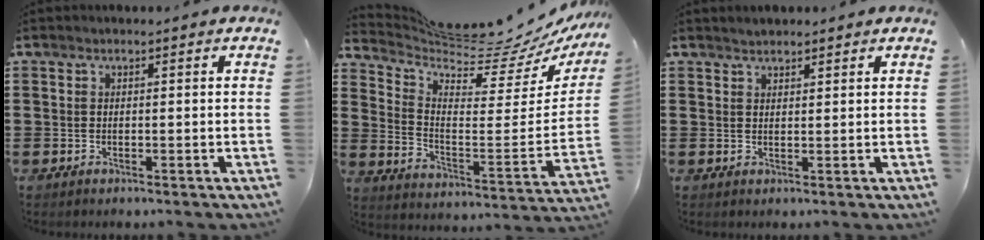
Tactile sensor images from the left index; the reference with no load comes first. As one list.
[{"total": 6.7, "force": [6.5, 0.7, 1.4], "torque": [-0.049, -0.070, 0.105]}, {"total": 1.5, "force": [1.4, 0.3, 0.1], "torque": [-0.004, 0.003, 0.028]}]